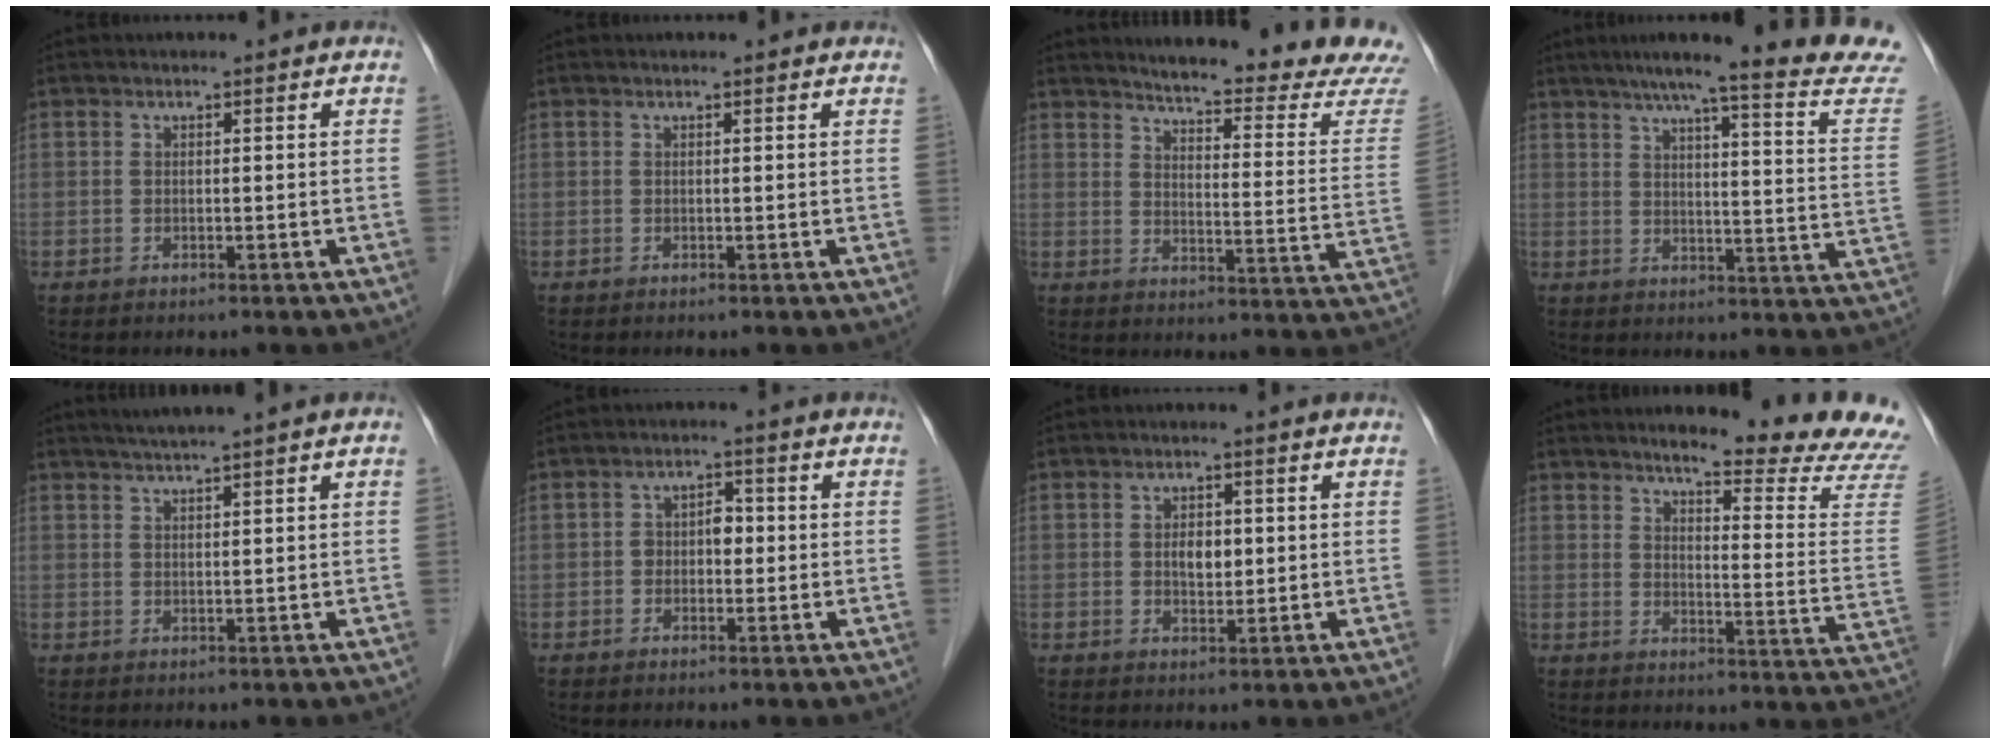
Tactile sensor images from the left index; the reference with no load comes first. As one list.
[{"total": 0.7, "force": [0.6, 0.1, 0.3], "torque": [-0.006, 0.011, 0.005]}, {"total": 21.2, "force": [20.0, 0.1, 7.2], "torque": [-0.098, -0.104, 0.230]}, {"total": 20.9, "force": [18.7, -0.9, 9.3], "torque": [-0.126, -0.066, 0.219]}, {"total": 3.1, "force": [2.3, -0.7, 2.0], "torque": [-0.037, 0.010, 0.045]}, {"total": 3.2, "force": [-0.4, 2.2, 2.4], "torque": [-0.037, 0.018, -0.006]}, {"total": 3.0, "force": [0.2, 1.9, 2.3], "torque": [-0.038, 0.004, 0.006]}, {"total": 17.9, "force": [16.4, 0.1, 7.3], "torque": [-0.091, -0.097, 0.185]}]